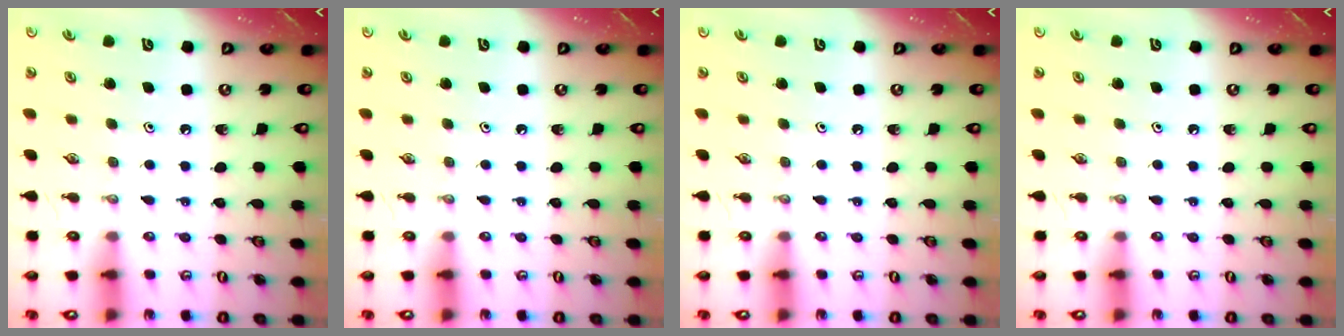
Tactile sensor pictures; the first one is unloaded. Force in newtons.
{"total": 0.0}
{"total": 0.0}
{"total": 0.0}